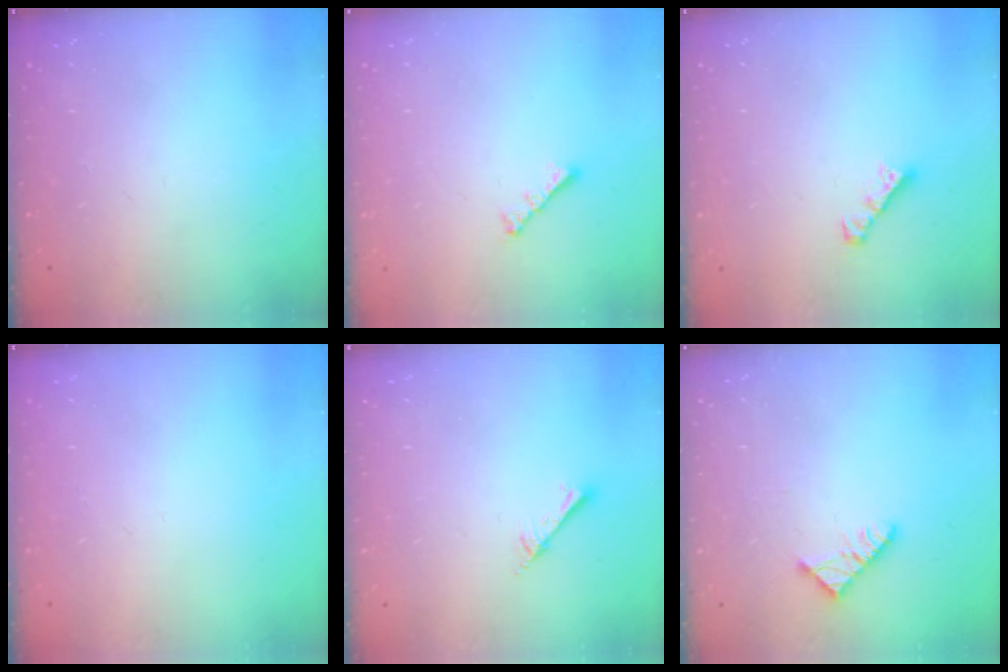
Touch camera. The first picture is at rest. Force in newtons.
{"total": 2.4, "press": 2.3, "slide": 0.6}
{"total": 3.0, "press": 3.0, "slide": 0.3}
{"total": 0.0}
{"total": 2.0, "press": 2.0, "slide": 0.2}
{"total": 4.4, "press": 4.4, "slide": 0.6}